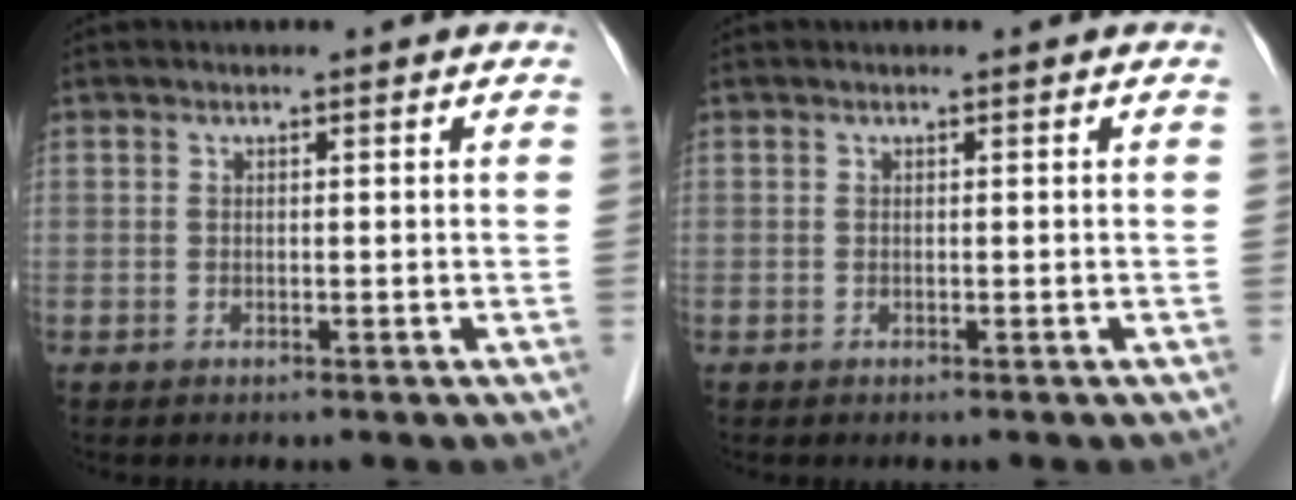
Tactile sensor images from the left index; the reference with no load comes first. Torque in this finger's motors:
{"motor_torque": [0.37, 0.11, -0.01, 0.01]}